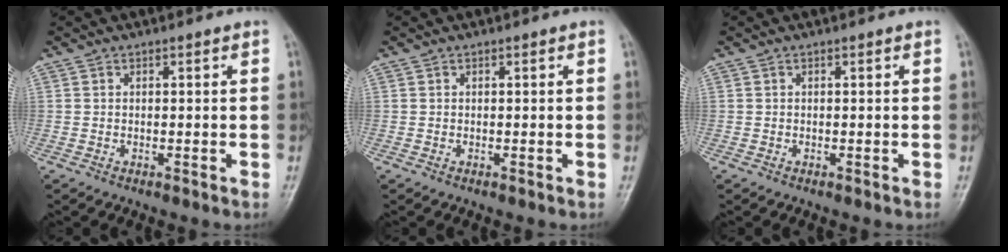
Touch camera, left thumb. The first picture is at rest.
{"total": 0.0}
{"total": 0.0}